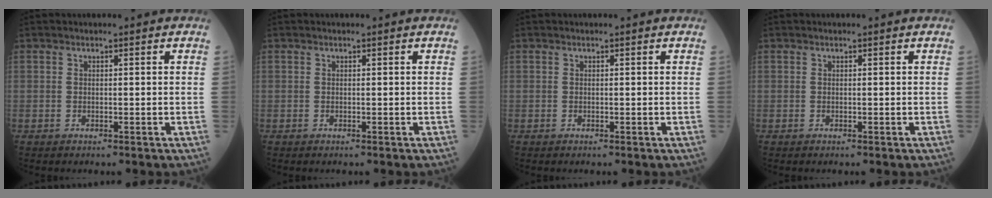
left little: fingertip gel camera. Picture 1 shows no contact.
{"total": 0.0}
{"total": 0.0}
{"total": 0.0}